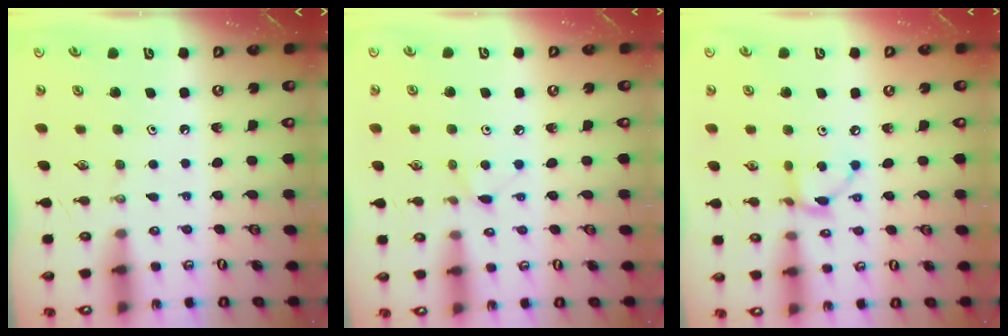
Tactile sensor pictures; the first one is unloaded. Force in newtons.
{"total": 5.1, "press": 5.0, "slide": 0.7}
{"total": 7.5, "press": 7.5, "slide": 0.2}